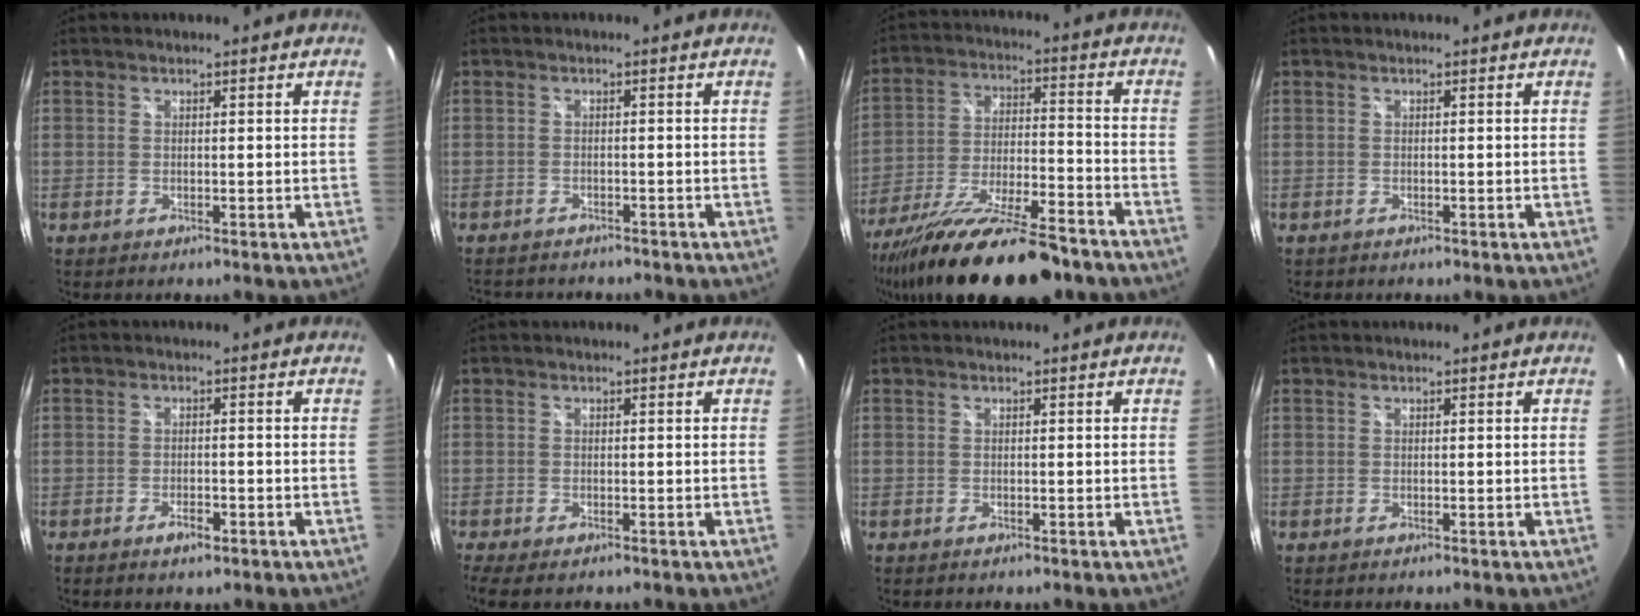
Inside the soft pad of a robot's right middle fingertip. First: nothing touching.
{"total": 4.9, "force": [-4.4, 1.4, 1.5], "torque": [-0.036, -0.011, -0.065]}
{"total": 23.4, "force": [-18.2, 4.7, 13.9], "torque": [-0.255, -0.059, -0.292]}
{"total": 0.0}
{"total": 2.2, "force": [-1.3, 0.7, 1.7], "torque": [-0.034, -0.002, -0.024]}
{"total": 4.1, "force": [-2.8, 0.9, 2.9], "torque": [-0.058, -0.026, -0.047]}
{"total": 0.0}
{"total": 0.0}